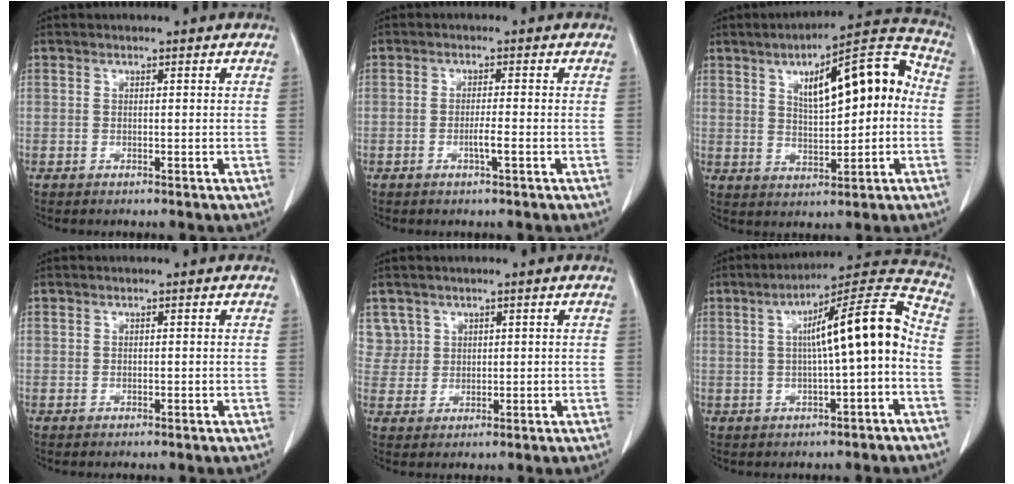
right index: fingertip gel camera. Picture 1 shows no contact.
{"total": 2.1, "force": [-0.8, -0.1, 1.9], "torque": [-0.034, -0.001, -0.014]}
{"total": 13.7, "force": [2.4, 4.1, 12.9], "torque": [-0.183, 0.040, 0.037]}
{"total": 0.0}
{"total": 4.0, "force": [2.2, 3.3, -0.6], "torque": [0.029, 0.006, 0.044]}
{"total": 12.3, "force": [-0.2, 1.0, 12.2], "torque": [-0.177, 0.037, -0.004]}